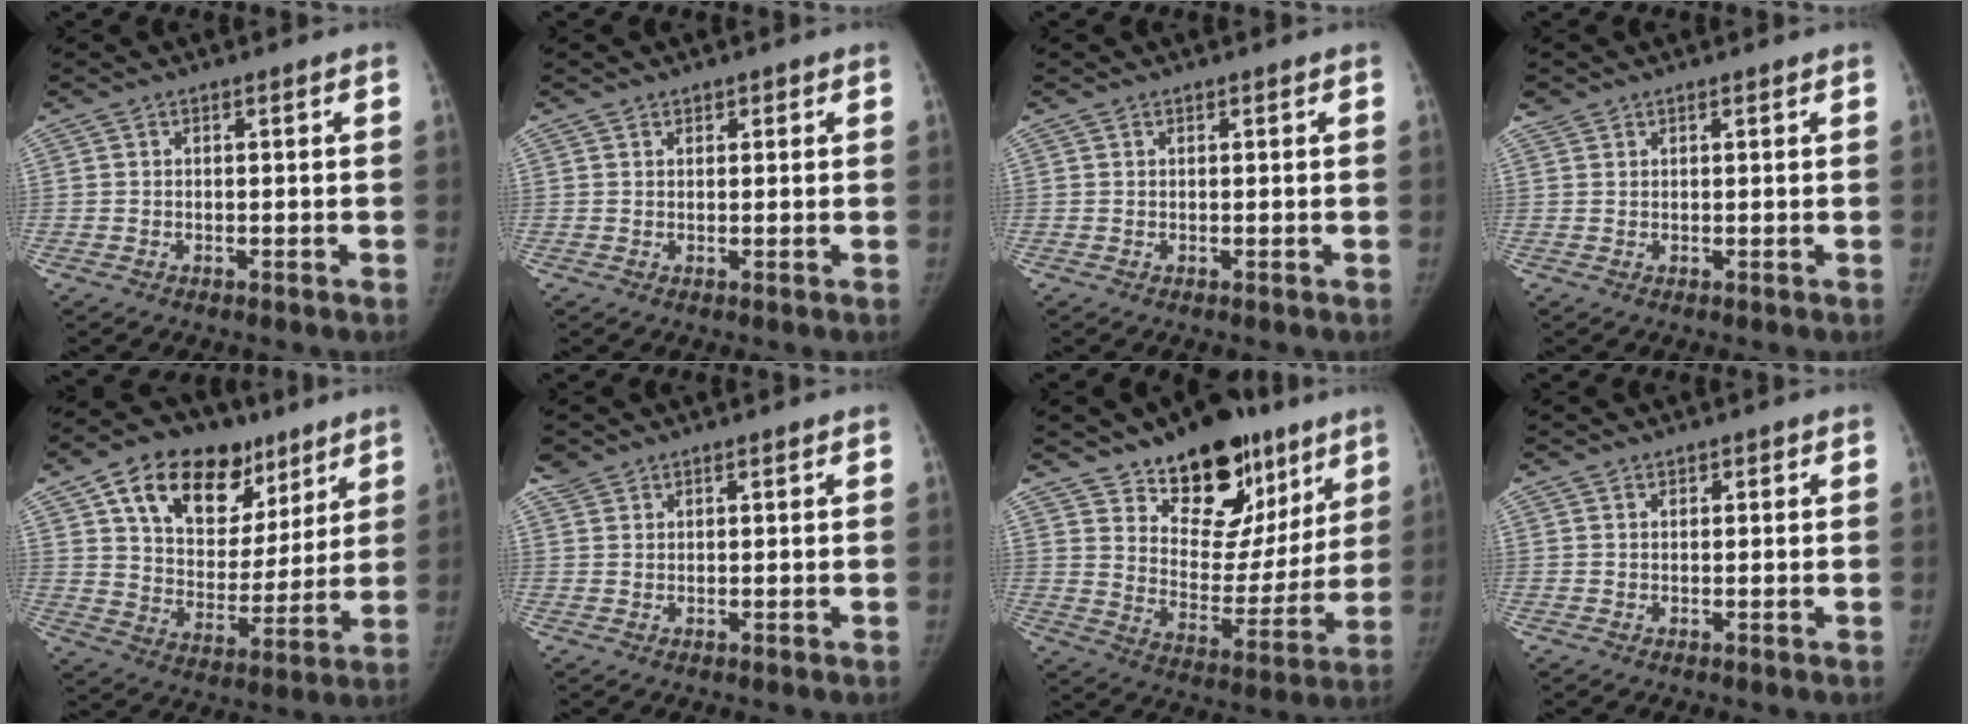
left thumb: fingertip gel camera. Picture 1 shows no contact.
{"total": 1.2, "force": [0.8, 1.0, 0.1], "torque": [0.019, -0.003, 0.007]}
{"total": 0.0}
{"total": 1.4, "force": [1.1, 0.8, -0.1], "torque": [0.012, -0.001, 0.015]}
{"total": 22.3, "force": [12.0, 14.1, 12.3], "torque": [-0.149, -0.023, 0.199]}
{"total": 2.3, "force": [1.9, 1.3, 0.0], "torque": [0.009, 0.002, 0.034]}
{"total": 22.2, "force": [14.4, 12.4, 11.4], "torque": [-0.106, -0.073, 0.220]}
{"total": 1.1, "force": [0.7, 0.8, 0.0], "torque": [0.019, -0.003, 0.006]}